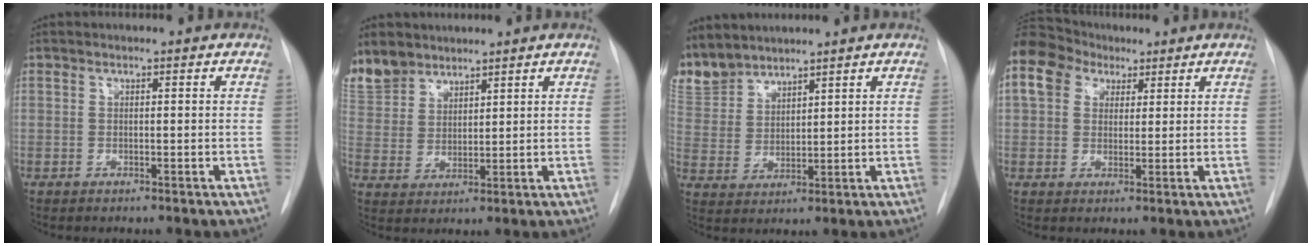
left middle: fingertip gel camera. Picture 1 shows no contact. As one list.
[{"total": 9.6, "force": [8.0, 5.0, 1.9], "torque": [-0.052, 0.008, 0.171]}, {"total": 8.7, "force": [8.2, 2.9, 0.9], "torque": [-0.027, 0.001, 0.181]}, {"total": 14.8, "force": [7.9, 10.8, 6.2], "torque": [-0.182, 0.075, 0.148]}]